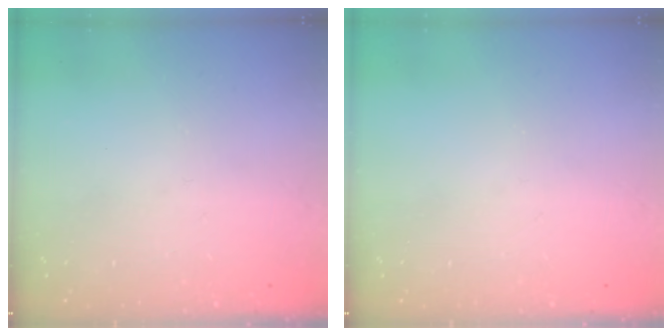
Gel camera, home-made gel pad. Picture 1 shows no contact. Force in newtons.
{"total": 0.0}